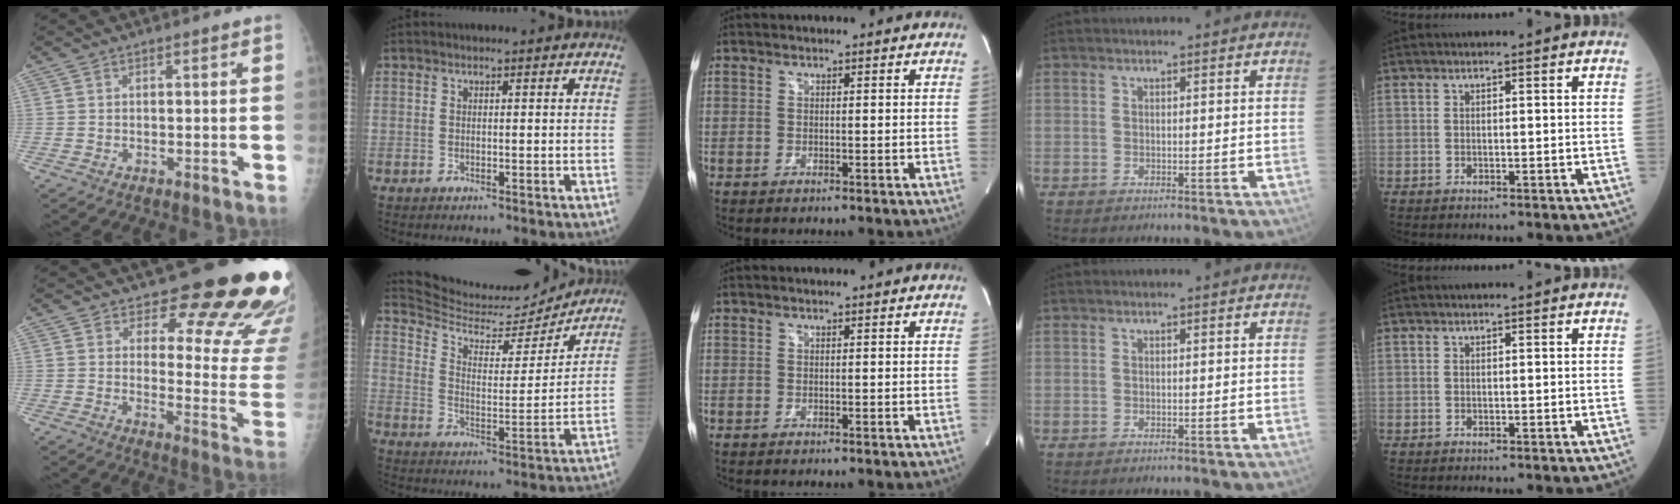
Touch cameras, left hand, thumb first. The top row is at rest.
{"thumb": {"total": 19.9, "force": [16.2, 6.1, 9.7], "torque": [-0.071, -0.130, 0.187]}, "index": {"total": 15.6, "force": [15.3, 1.5, 2.5], "torque": [-0.053, -0.015, 0.235]}}